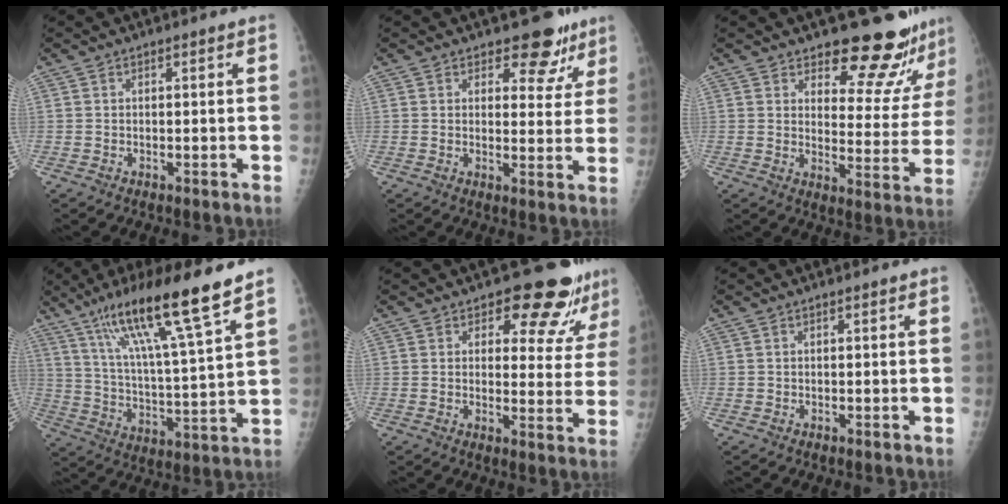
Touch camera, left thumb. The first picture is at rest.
{"total": 7.3, "force": [5.5, 4.1, 2.5], "torque": [0.006, -0.035, 0.062]}
{"total": 14.5, "force": [13.2, 4.2, 4.3], "torque": [-0.007, -0.122, 0.159]}
{"total": 18.2, "force": [12.2, 0.8, 13.4], "torque": [-0.224, -0.052, 0.208]}
{"total": 10.5, "force": [8.4, 4.4, 4.4], "torque": [-0.015, -0.061, 0.092]}
{"total": 0.0}